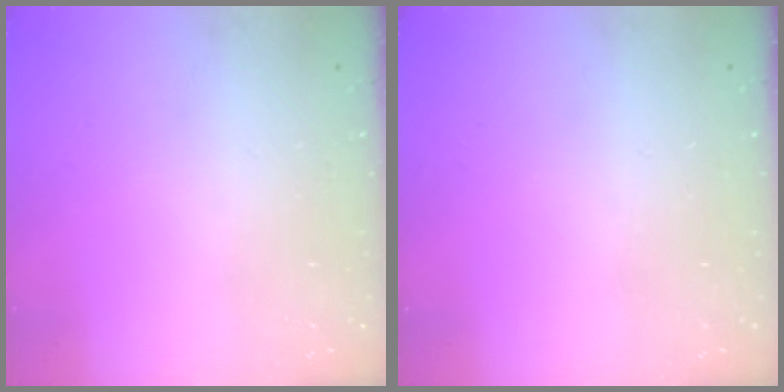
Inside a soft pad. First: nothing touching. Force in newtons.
{"total": 0.0}